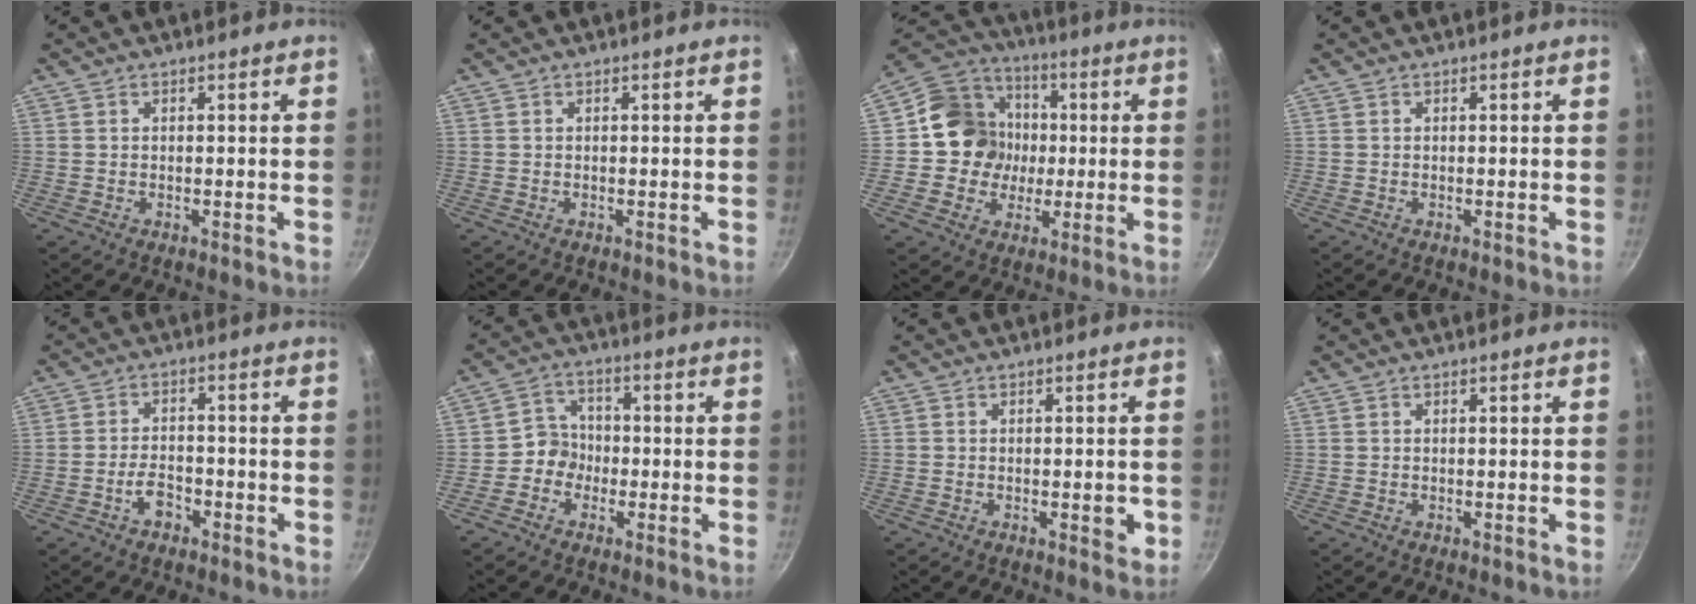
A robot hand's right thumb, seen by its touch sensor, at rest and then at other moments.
{"total": 0.0}
{"total": 14.1, "force": [0.2, 13.0, 5.5], "torque": [-0.062, 0.023, -0.009]}
{"total": 0.0}
{"total": 4.5, "force": [-2.5, 2.6, 2.6], "torque": [-0.034, 0.026, -0.043]}
{"total": 5.0, "force": [-1.6, 4.5, 1.5], "torque": [0.011, 0.023, -0.039]}
{"total": 2.9, "force": [-0.7, 1.3, 2.5], "torque": [-0.023, 0.001, -0.011]}
{"total": 0.0}